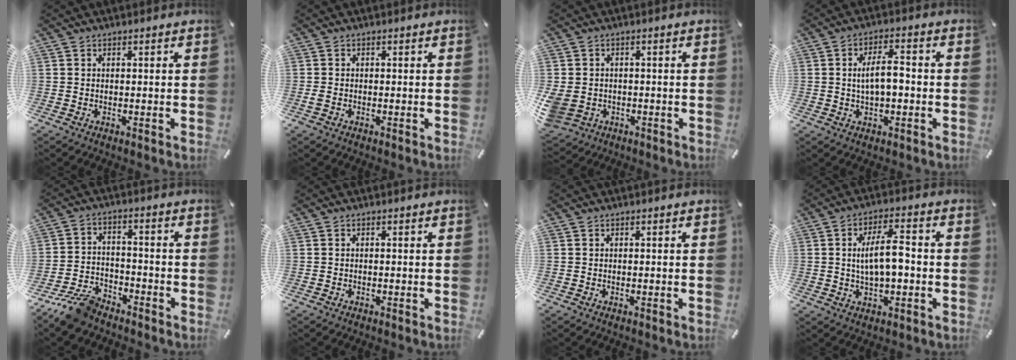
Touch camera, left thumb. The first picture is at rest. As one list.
[{"total": 1.1, "force": [-0.4, 0.5, 0.9], "torque": [-0.024, -0.003, -0.009]}, {"total": 5.6, "force": [-1.1, 4.8, 2.6], "torque": [-0.080, 0.001, -0.022]}, {"total": 6.7, "force": [-0.1, 3.3, 5.8], "torque": [-0.106, 0.009, -0.006]}, {"total": 8.9, "force": [-7.5, 3.7, 3.2], "torque": [-0.064, 0.038, -0.142]}, {"total": 0.0}, {"total": 0.0}, {"total": 9.1, "force": [-0.2, 4.1, 8.1], "torque": [-0.151, 0.012, -0.007]}]